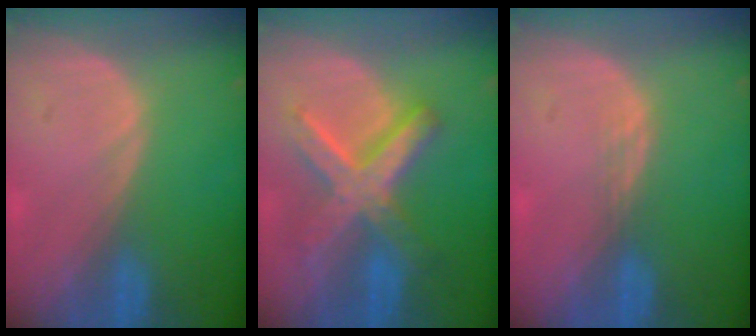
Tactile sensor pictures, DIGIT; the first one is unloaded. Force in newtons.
{"total": 8.8, "press": 8.8, "slide": 0.7}
{"total": 1.4, "press": 1.1, "slide": 0.9}